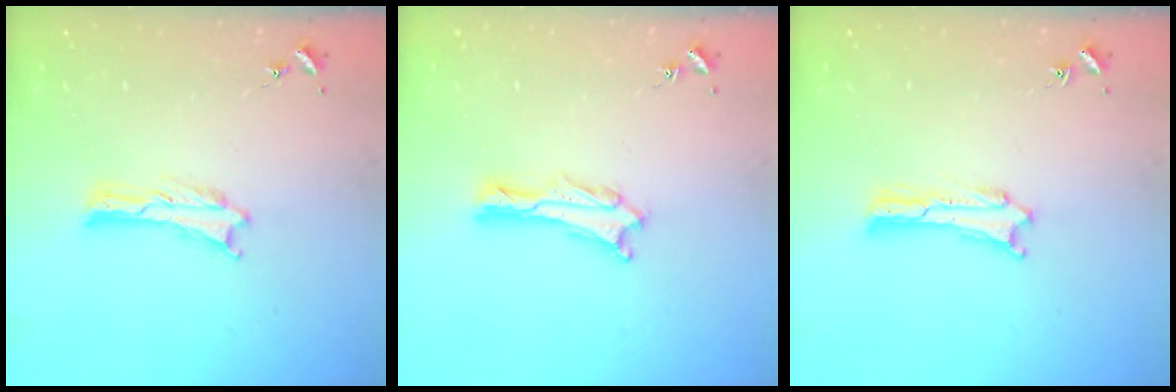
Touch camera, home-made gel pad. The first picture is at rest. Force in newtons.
{"total": 1.1, "press": 1.1, "slide": 0.2}
{"total": 0.0}